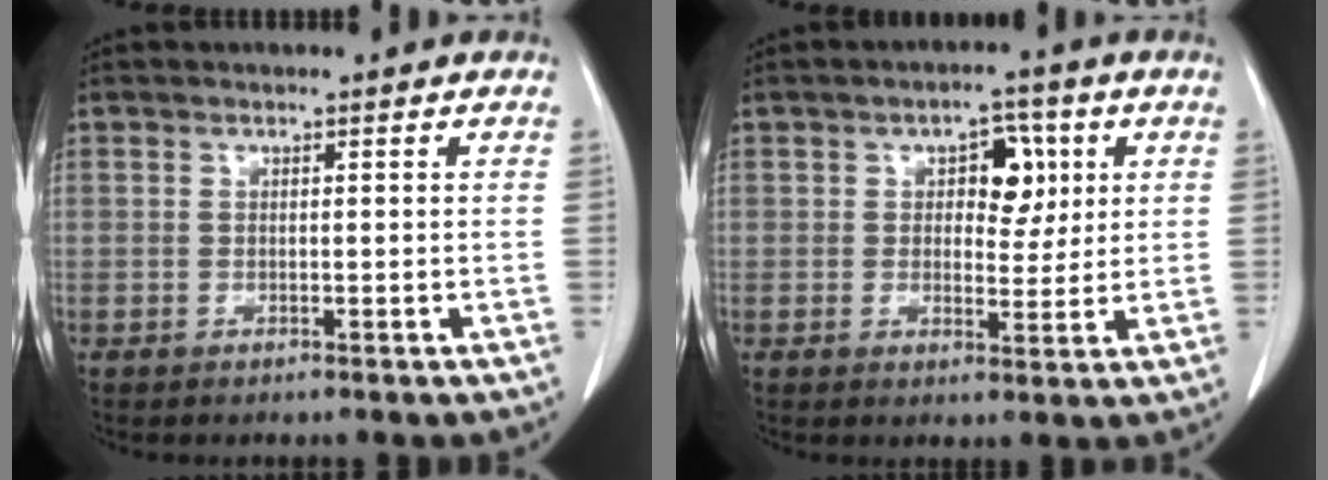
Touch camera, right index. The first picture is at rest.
{"total": 5.8, "force": [1.7, 3.3, 4.5], "torque": [-0.057, 0.013, 0.025]}